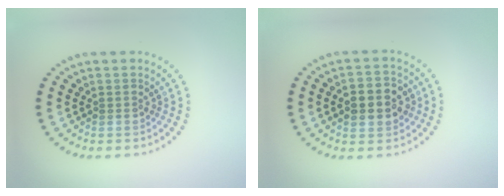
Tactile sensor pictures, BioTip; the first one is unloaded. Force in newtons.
{"total": 3.9, "press": 3.9, "slide": 0.4}